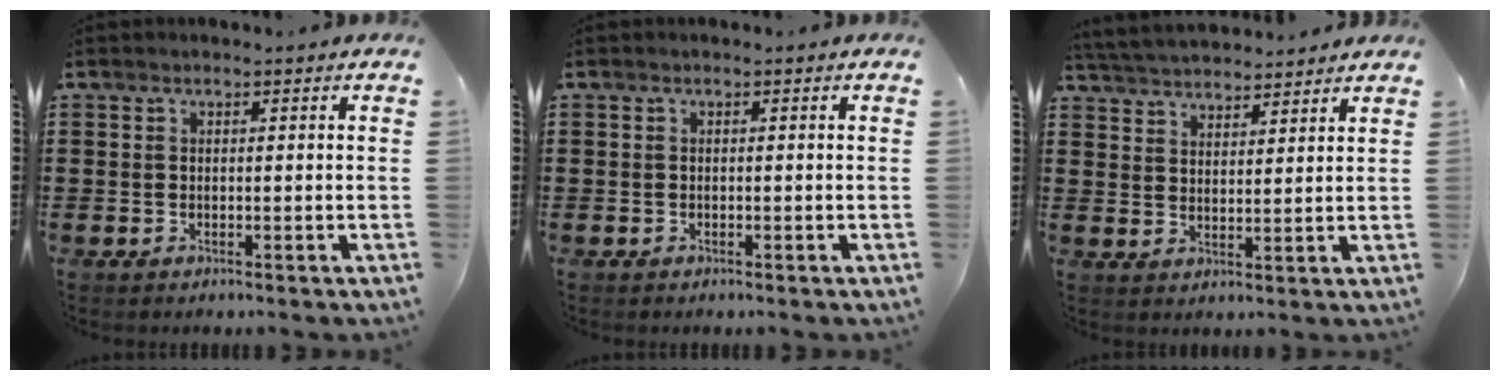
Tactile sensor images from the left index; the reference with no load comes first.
{"total": 0.0}
{"total": 4.0, "force": [3.9, 0.2, 0.1], "torque": [-0.018, -0.016, 0.071]}